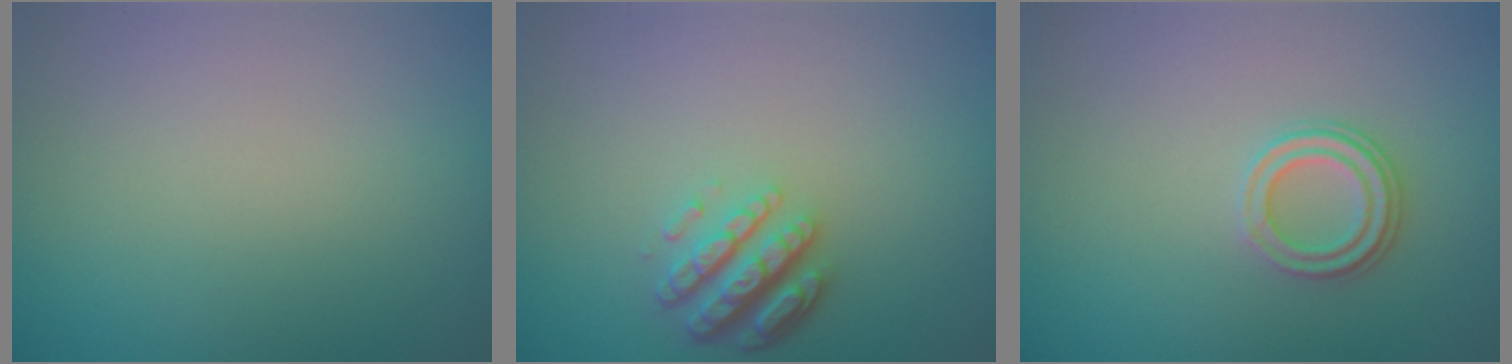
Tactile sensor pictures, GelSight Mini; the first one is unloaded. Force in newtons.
{"total": 4.1, "press": 3.1, "slide": 2.7}
{"total": 2.3, "press": 2.1, "slide": 1.0}